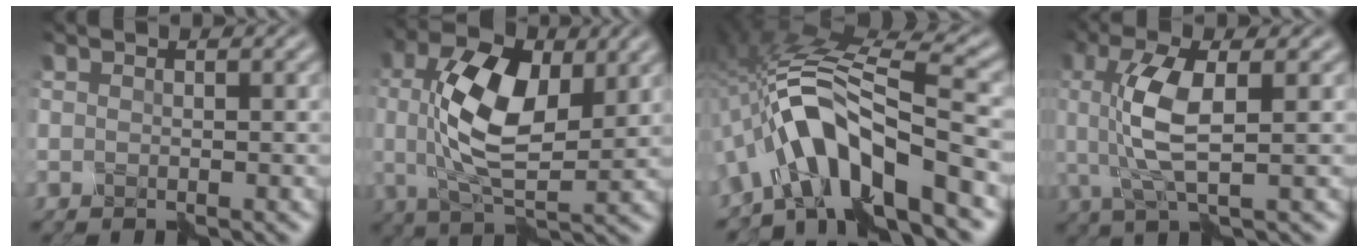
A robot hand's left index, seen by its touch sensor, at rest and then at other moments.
{"total": 8.6, "force": [1.6, 4.2, 7.4], "torque": [-0.158, 0.006, 0.027]}
{"total": 9.7, "force": [-5.0, 2.7, 7.9], "torque": [-0.143, 0.024, -0.095]}
{"total": 5.2, "force": [0.3, 1.4, 5.0], "torque": [-0.124, 0.003, 0.010]}